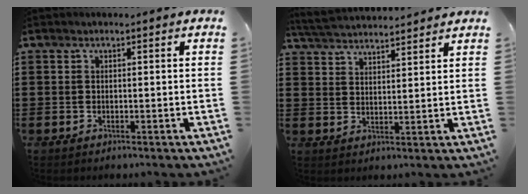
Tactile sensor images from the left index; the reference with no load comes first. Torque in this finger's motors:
{"motor_torque": [1.11, 1.03, 0.13, 0.06]}